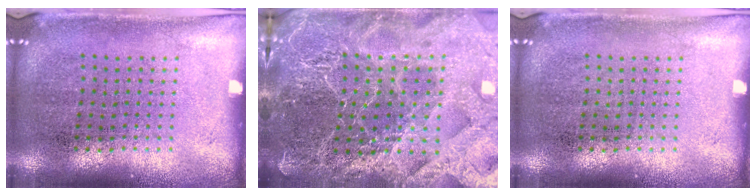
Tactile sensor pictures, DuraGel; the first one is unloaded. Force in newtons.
{"total": 5.0, "press": 4.6, "slide": 2.0}
{"total": 0.0}